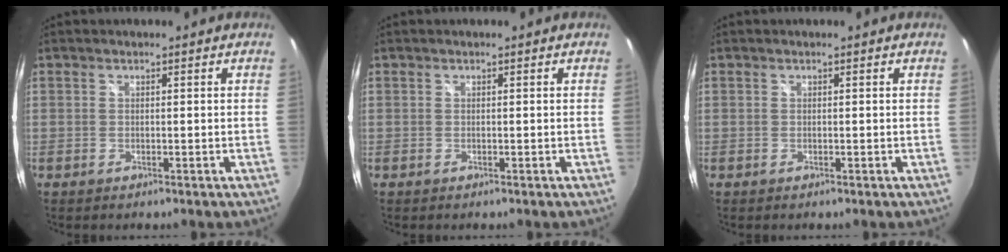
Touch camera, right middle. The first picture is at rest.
{"total": 0.0}
{"total": 0.0}